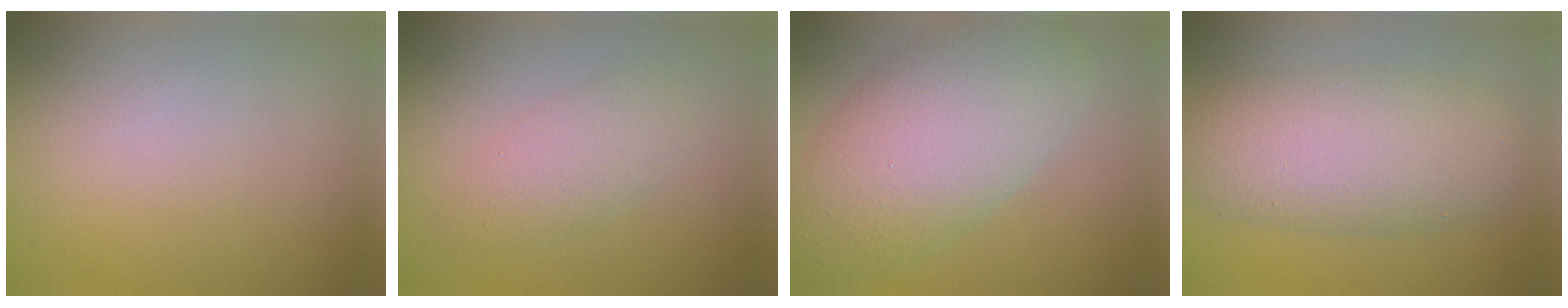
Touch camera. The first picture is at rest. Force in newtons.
{"total": 3.0, "press": 3.0, "slide": 0.1}
{"total": 10.4, "press": 10.4, "slide": 0.6}
{"total": 7.5, "press": 7.4, "slide": 0.4}